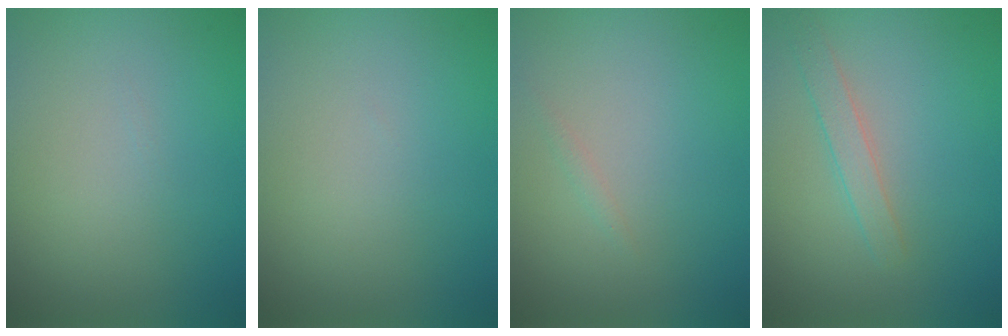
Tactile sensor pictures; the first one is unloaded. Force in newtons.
{"total": 0.0}
{"total": 0.6, "press": 0.6, "slide": 0.1}
{"total": 1.8, "press": 1.8, "slide": 0.0}